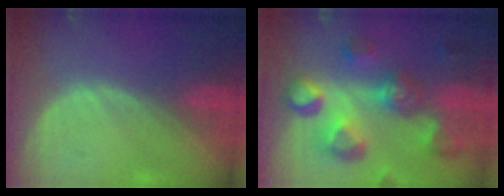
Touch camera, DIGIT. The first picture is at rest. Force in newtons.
{"total": 11.3, "press": 10.1, "slide": 5.1}